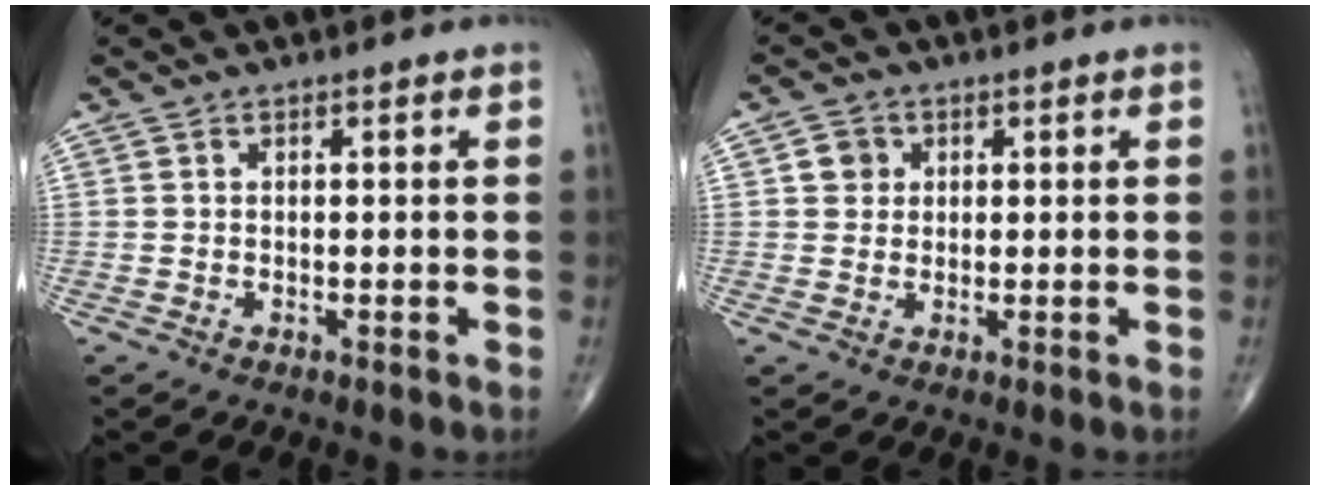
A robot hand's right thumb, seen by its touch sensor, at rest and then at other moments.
{"total": 3.1, "force": [0.8, 2.9, 1.0], "torque": [0.000, 0.000, 0.009]}